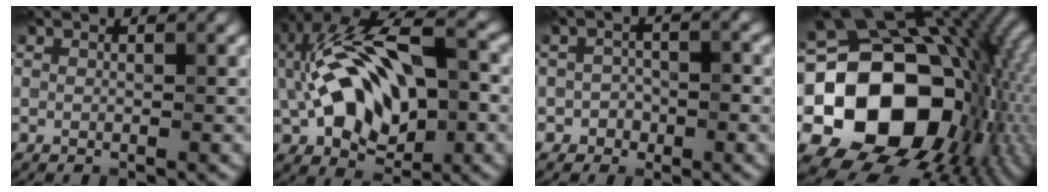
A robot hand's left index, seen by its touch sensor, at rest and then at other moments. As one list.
[{"total": 13.2, "force": [1.7, 7.2, 11.0], "torque": [-0.186, 0.018, 0.027]}, {"total": 2.0, "force": [-1.1, 1.6, 0.3], "torque": [0.004, 0.008, -0.022]}, {"total": 20.9, "force": [-0.9, 16.3, 13.1], "torque": [-0.255, -0.019, 0.005]}]